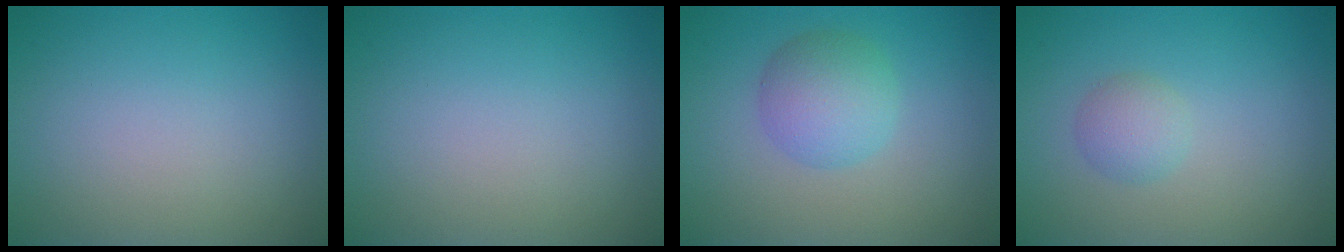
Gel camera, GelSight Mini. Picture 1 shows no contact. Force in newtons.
{"total": 0.0}
{"total": 3.8, "press": 3.8, "slide": 0.2}
{"total": 1.8, "press": 1.8, "slide": 0.1}